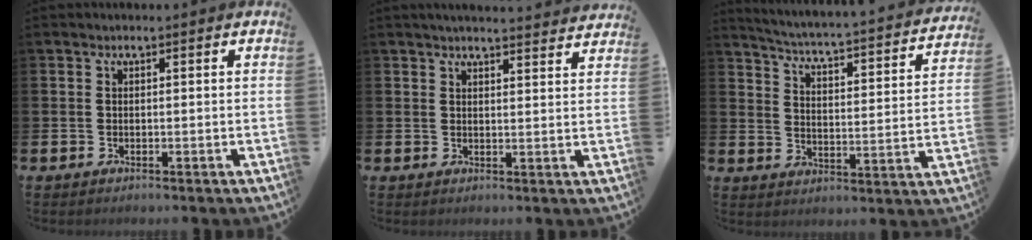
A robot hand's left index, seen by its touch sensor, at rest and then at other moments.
{"total": 3.5, "force": [3.5, -0.2, 0.3], "torque": [-0.010, -0.020, 0.062]}
{"total": 3.6, "force": [3.4, 0.0, 1.3], "torque": [-0.048, -0.039, 0.047]}